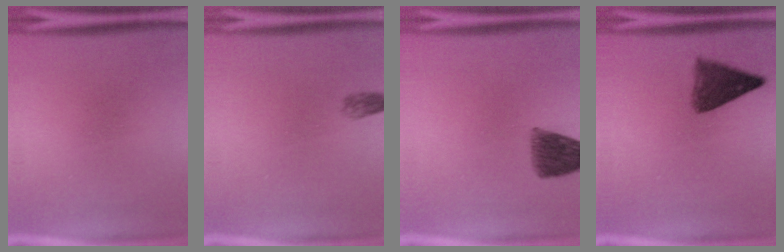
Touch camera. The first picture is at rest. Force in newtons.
{"total": 1.5}
{"total": 6.6}
{"total": 6.5}